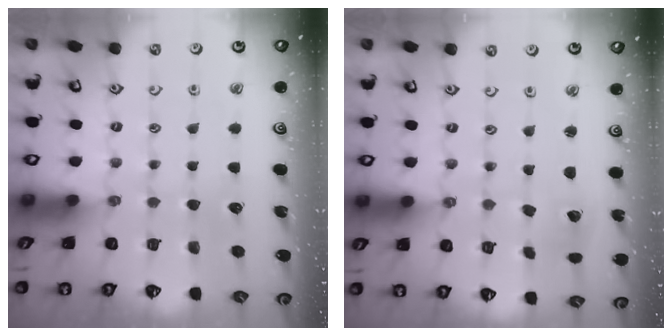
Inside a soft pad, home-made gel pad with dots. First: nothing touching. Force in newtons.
{"total": 1.8, "press": 1.8, "slide": 0.1}